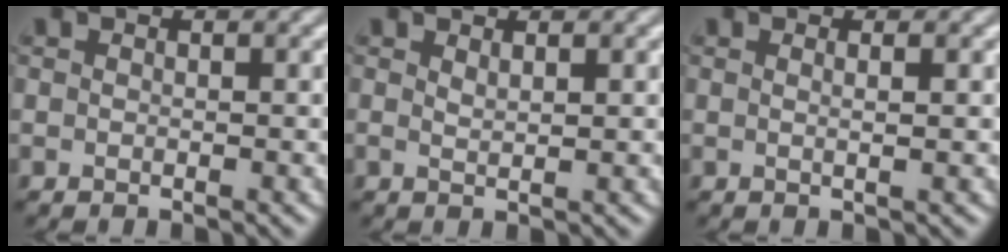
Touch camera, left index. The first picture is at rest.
{"total": 1.1, "force": [1.0, -0.1, 0.5], "torque": [-0.012, 0.007, 0.019]}
{"total": 1.4, "force": [0.6, 0.4, 1.2], "torque": [-0.006, 0.003, -0.001]}